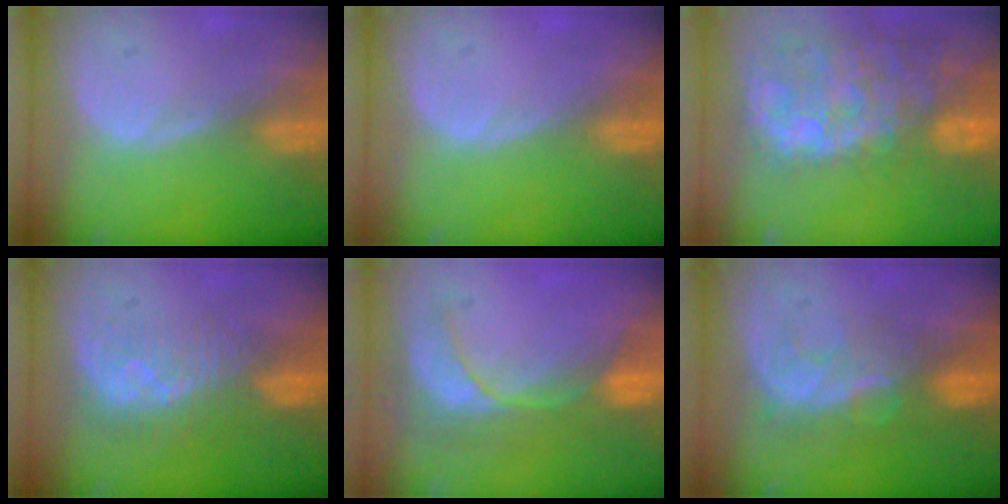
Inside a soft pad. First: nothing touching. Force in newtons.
{"total": 0.0}
{"total": 14.5, "press": 11.7, "slide": 8.6}
{"total": 8.2, "press": 7.4, "slide": 3.5}
{"total": 9.1, "press": 7.9, "slide": 4.5}
{"total": 8.1, "press": 7.1, "slide": 3.8}